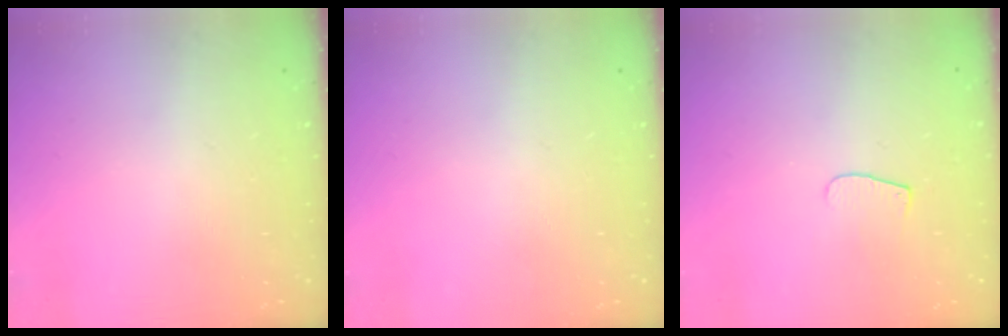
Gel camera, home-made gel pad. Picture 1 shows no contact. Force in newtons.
{"total": 0.0}
{"total": 4.8, "press": 4.8, "slide": 0.4}